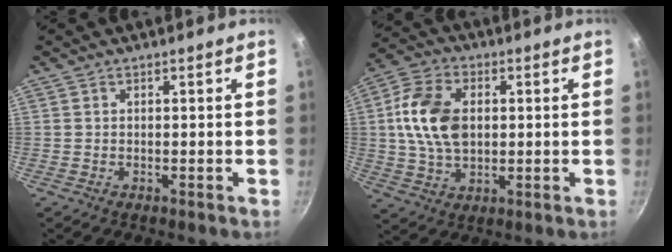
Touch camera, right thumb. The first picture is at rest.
{"total": 13.5, "force": [1.5, 9.0, 10.0], "torque": [-0.171, 0.006, 0.021]}